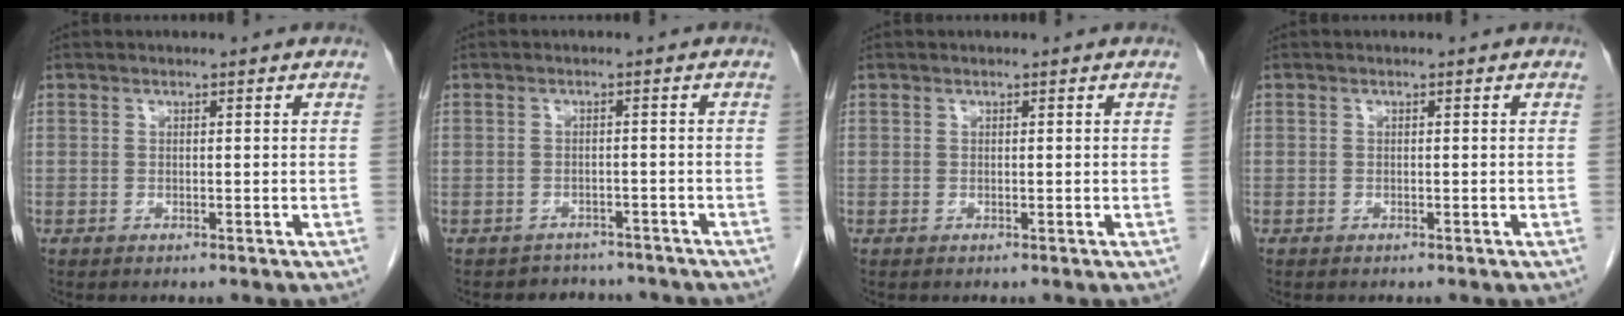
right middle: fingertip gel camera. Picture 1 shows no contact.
{"total": 5.5, "force": [-4.8, 2.6, 0.0], "torque": [0.005, 0.013, -0.055]}
{"total": 0.0}
{"total": 0.0}